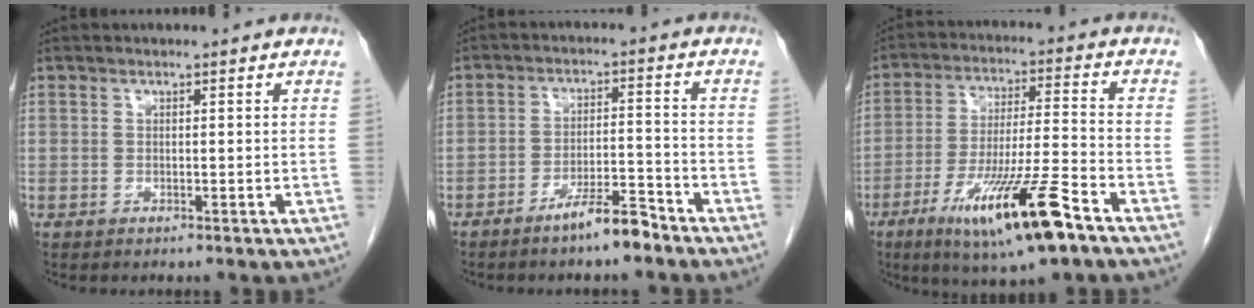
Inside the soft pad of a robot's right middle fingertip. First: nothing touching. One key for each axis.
{"total": 6.2, "fx": -4.9, "fy": 0.5, "fz": 3.7, "tx": -0.060, "ty": -0.003, "tz": -0.089}
{"total": 15.1, "fx": -8.5, "fy": 0.9, "fz": 12.5, "tx": -0.231, "ty": -0.030, "tz": -0.143}